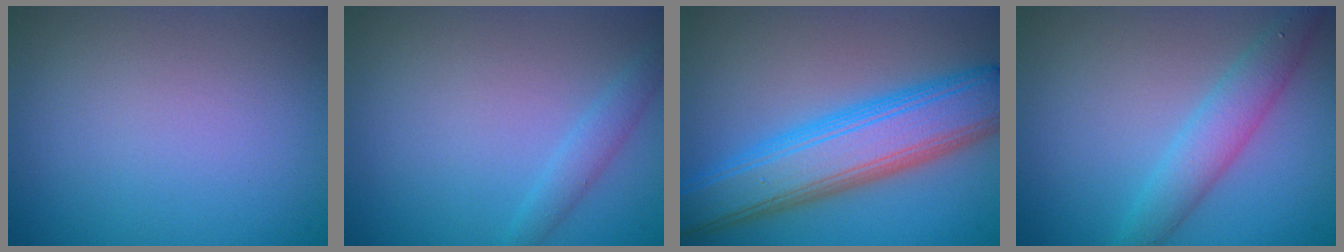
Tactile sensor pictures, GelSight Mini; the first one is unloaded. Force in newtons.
{"total": 1.5, "press": 1.5, "slide": 0.1}
{"total": 8.4, "press": 8.4, "slide": 0.2}
{"total": 3.0, "press": 3.0, "slide": 0.1}